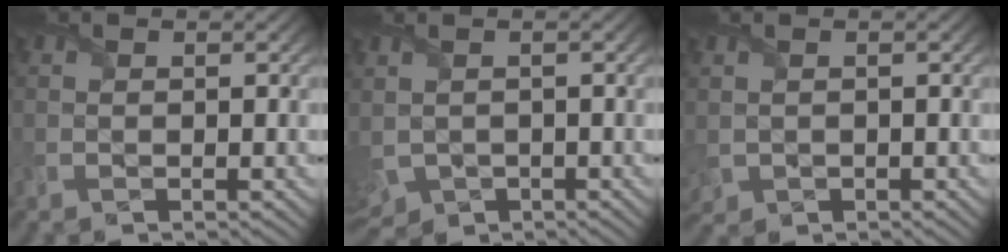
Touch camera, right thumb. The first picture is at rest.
{"total": 4.0, "force": [-1.0, 2.8, 2.6], "torque": [-0.079, -0.025, -0.012]}
{"total": 2.3, "force": [-0.2, 1.9, 1.2], "torque": [-0.045, -0.011, -0.004]}